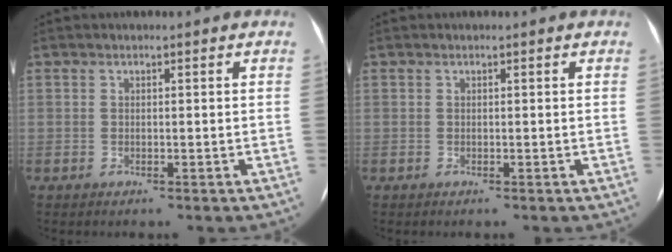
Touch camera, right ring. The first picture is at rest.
{"total": 0.0}